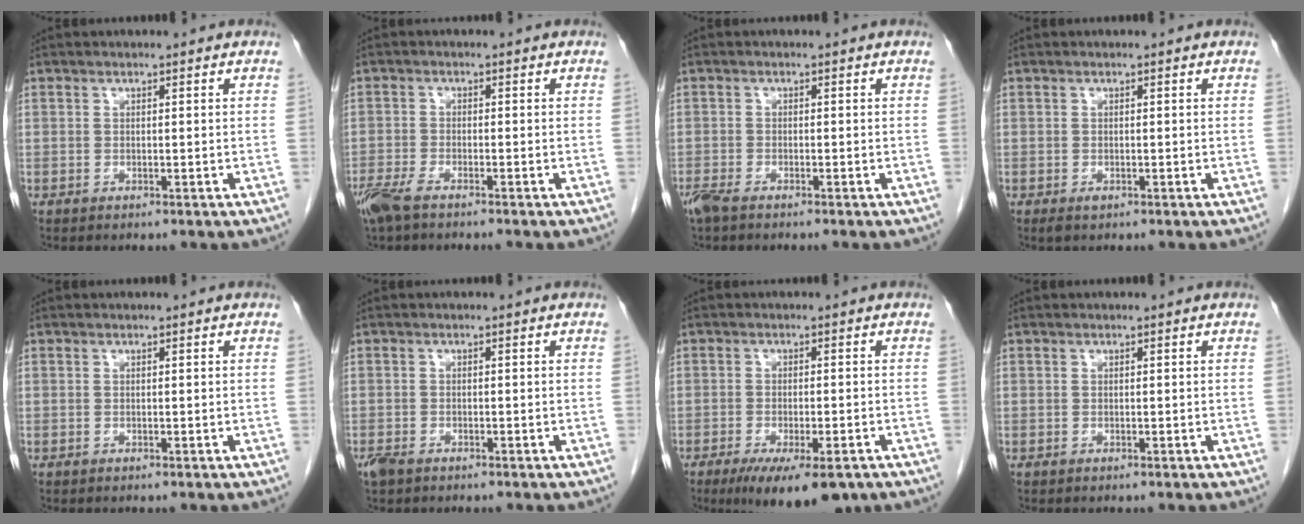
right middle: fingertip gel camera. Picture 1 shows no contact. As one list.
[{"total": 4.6, "force": [-3.6, 0.8, 2.8], "torque": [-0.056, -0.009, -0.068]}, {"total": 3.0, "force": [-2.4, 0.7, 1.7], "torque": [-0.036, -0.007, -0.043]}, {"total": 0.9, "force": [-0.5, 0.5, 0.6], "torque": [-0.010, 0.000, -0.004]}, {"total": 0.0}, {"total": 2.4, "force": [-1.8, 1.1, 1.3], "torque": [-0.030, -0.004, -0.029]}, {"total": 10.5, "force": [-7.1, 2.8, 7.3], "torque": [-0.105, -0.017, -0.105]}, {"total": 0.0}]